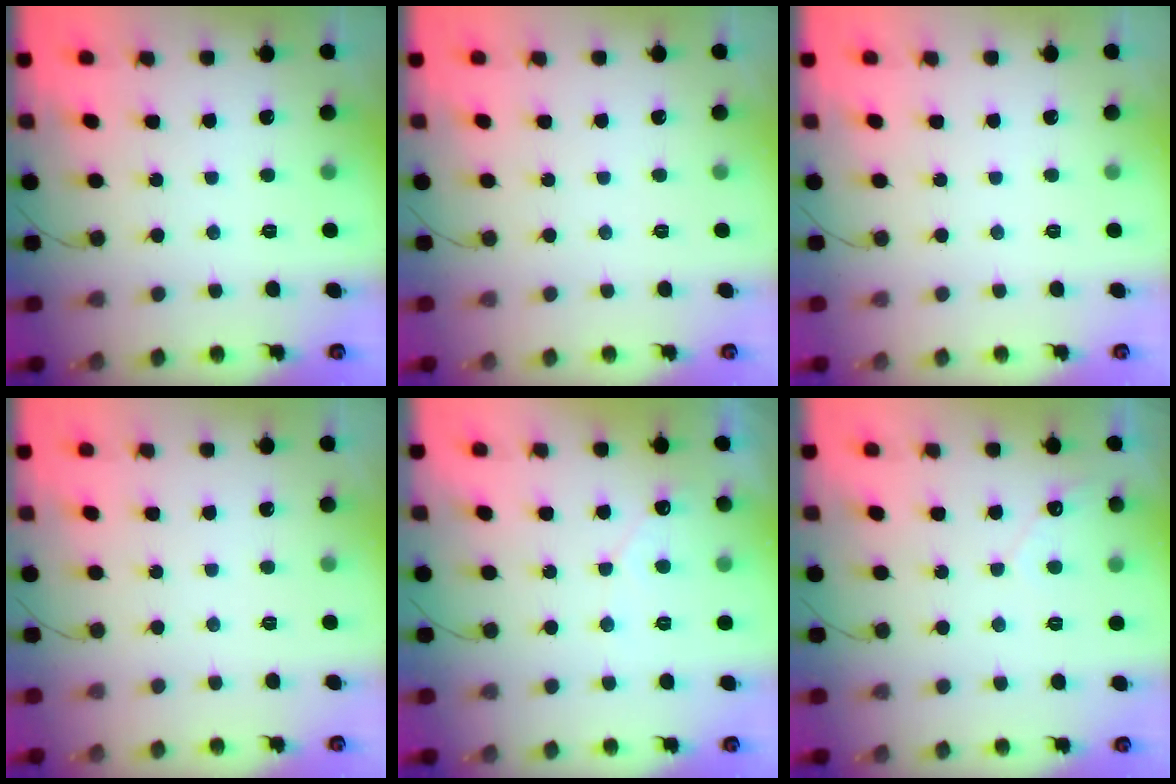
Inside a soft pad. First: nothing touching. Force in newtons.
{"total": 0.0}
{"total": 0.0}
{"total": 0.0}
{"total": 3.0, "press": 3.0, "slide": 0.1}
{"total": 2.8, "press": 2.8, "slide": 0.2}